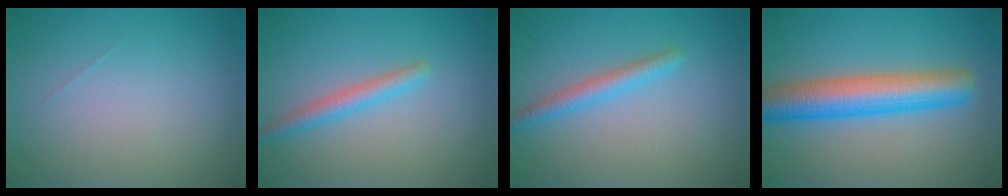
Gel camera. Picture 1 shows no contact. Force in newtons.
{"total": 2.1, "press": 2.1, "slide": 0.1}
{"total": 2.2, "press": 2.2, "slide": 0.1}
{"total": 7.0, "press": 7.0, "slide": 0.2}